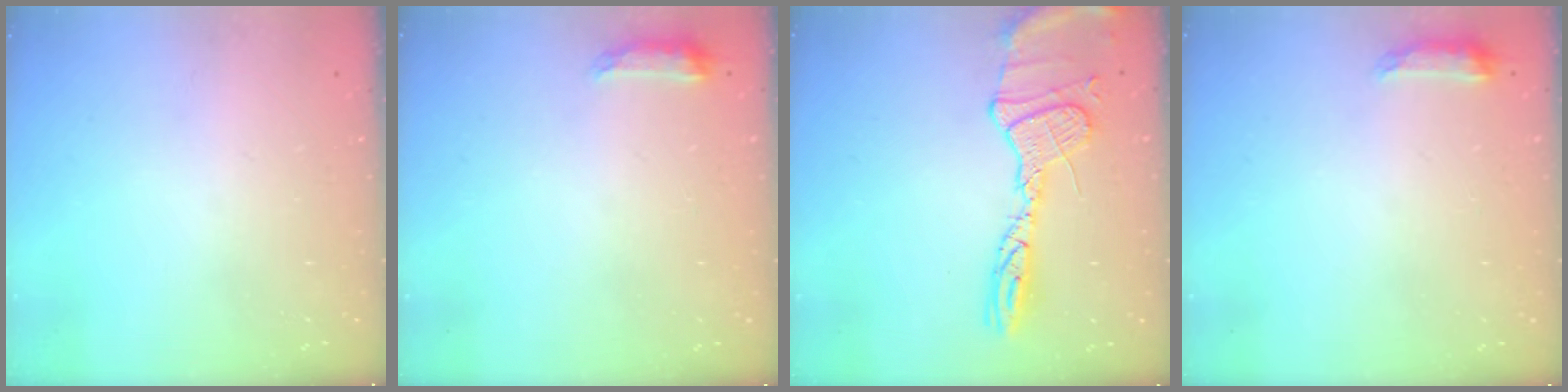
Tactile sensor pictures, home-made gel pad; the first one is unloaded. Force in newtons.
{"total": 6.5, "press": 6.4, "slide": 1.0}
{"total": 15.6, "press": 15.6, "slide": 1.3}
{"total": 6.5, "press": 6.4, "slide": 1.0}